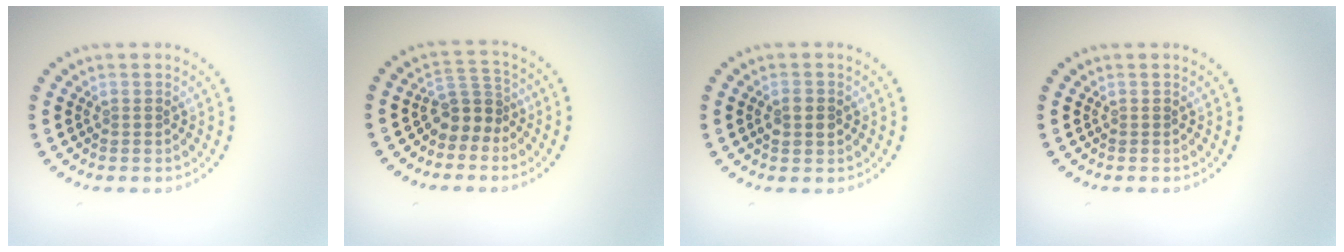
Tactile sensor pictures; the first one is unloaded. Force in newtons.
{"total": 2.8, "press": 2.3, "slide": 1.7}
{"total": 2.2, "press": 2.2, "slide": 0.0}
{"total": 0.0}